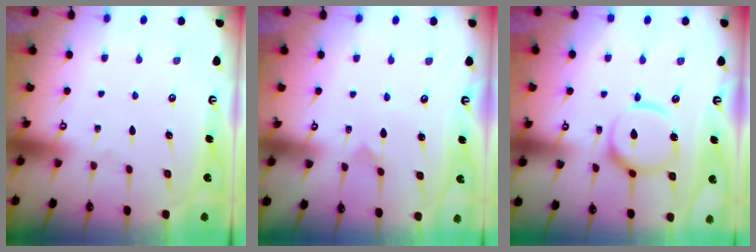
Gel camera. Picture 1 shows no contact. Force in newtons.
{"total": 2.0, "press": 2.0, "slide": 0.1}
{"total": 13.2, "press": 13.1, "slide": 1.3}